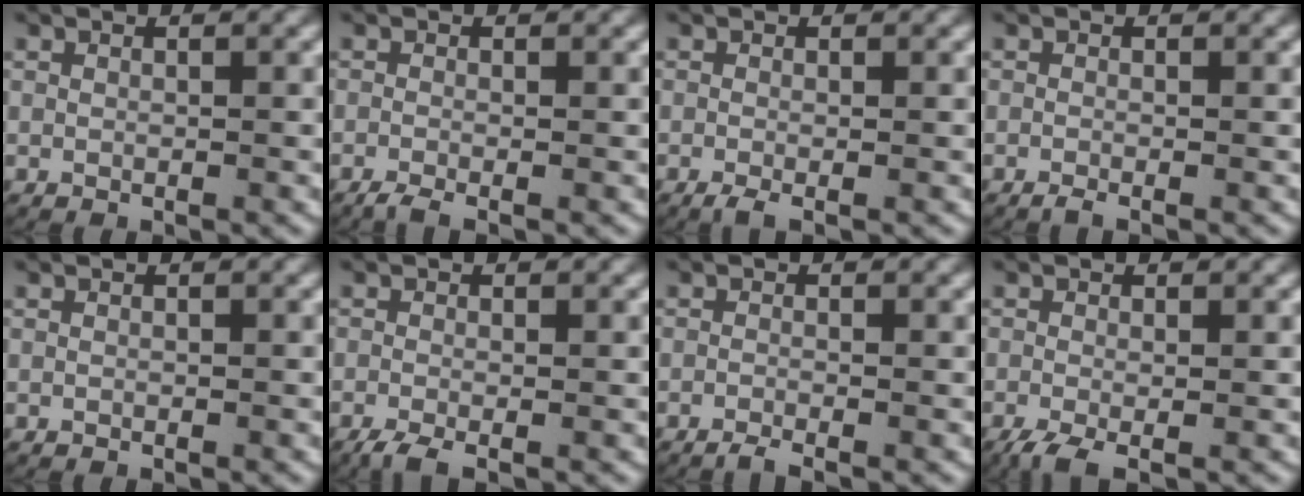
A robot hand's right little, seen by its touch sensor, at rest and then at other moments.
{"total": 1.7, "force": [-1.3, 0.3, 0.9], "torque": [-0.018, -0.007, -0.021]}
{"total": 1.5, "force": [-1.0, 0.4, 1.1], "torque": [-0.023, -0.007, -0.014]}
{"total": 1.0, "force": [-0.8, 0.0, 0.6], "torque": [-0.011, -0.005, -0.013]}
{"total": 0.0}
{"total": 2.3, "force": [-1.7, 0.8, 1.4], "torque": [-0.032, -0.011, -0.024]}
{"total": 1.5, "force": [-1.3, 0.0, 0.7], "torque": [-0.014, -0.007, -0.021]}
{"total": 2.6, "force": [-1.7, 1.1, 1.8], "torque": [-0.041, -0.015, -0.021]}